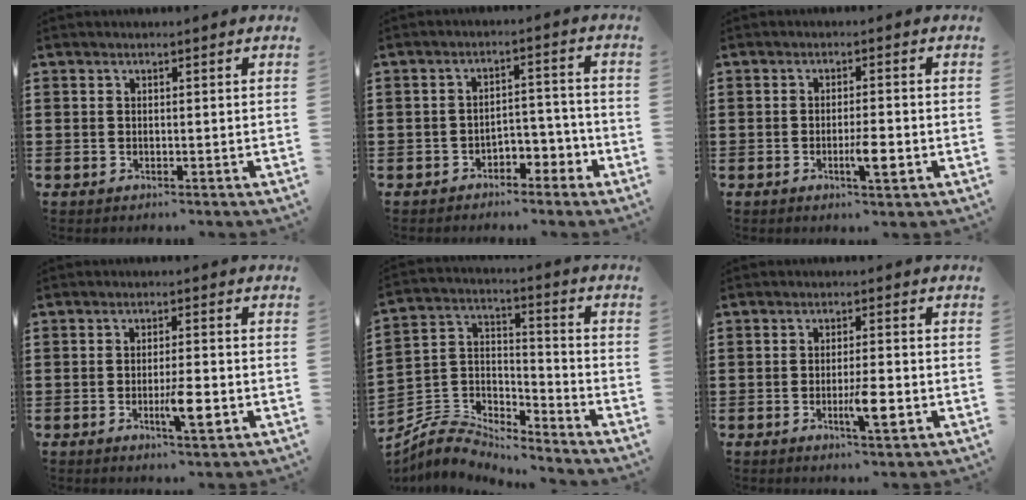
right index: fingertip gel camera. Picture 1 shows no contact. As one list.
[{"total": 3.8, "force": [-2.9, 1.9, 1.5], "torque": [-0.028, 0.011, -0.057]}, {"total": 4.2, "force": [-1.6, 0.9, 3.8], "torque": [-0.068, 0.000, -0.028]}, {"total": 5.8, "force": [-2.0, 1.1, 5.3], "torque": [-0.098, -0.007, -0.036]}, {"total": 5.6, "force": [-5.4, 1.4, 0.1], "torque": [-0.024, -0.005, -0.115]}, {"total": 5.3, "force": [-1.9, 1.0, 4.8], "torque": [-0.083, -0.003, -0.032]}]